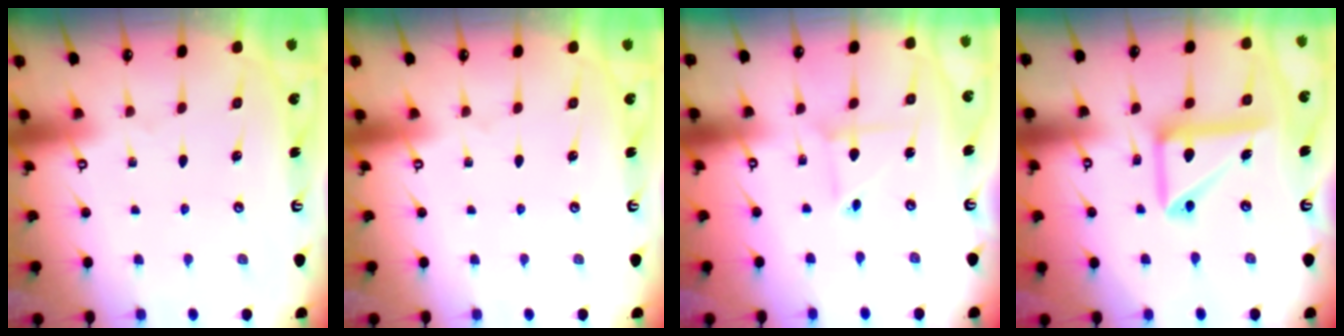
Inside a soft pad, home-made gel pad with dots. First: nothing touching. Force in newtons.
{"total": 0.0}
{"total": 2.4, "press": 2.4, "slide": 0.3}
{"total": 13.9, "press": 13.8, "slide": 1.8}